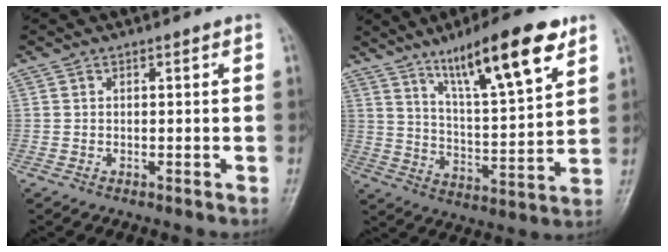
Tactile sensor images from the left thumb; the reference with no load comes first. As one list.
[{"total": 17.8, "force": [10.6, 3.9, 13.8], "torque": [-0.202, -0.047, 0.181]}]